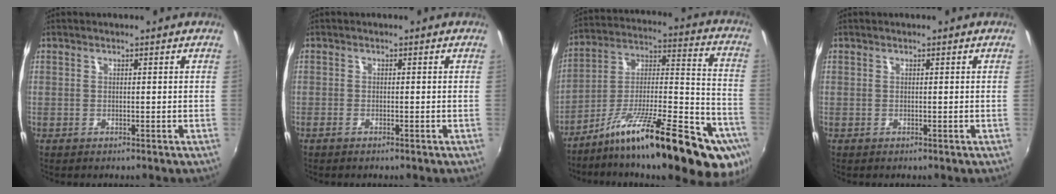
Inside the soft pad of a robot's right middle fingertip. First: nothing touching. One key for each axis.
{"total": 1.1, "fx": -0.9, "fy": 0.2, "fz": 0.6, "tx": -0.012, "ty": -0.004, "tz": -0.018}
{"total": 27.3, "fx": -16.8, "fy": 5.6, "fz": 20.8, "tx": -0.270, "ty": -0.008, "tz": -0.255}
{"total": 0.0}